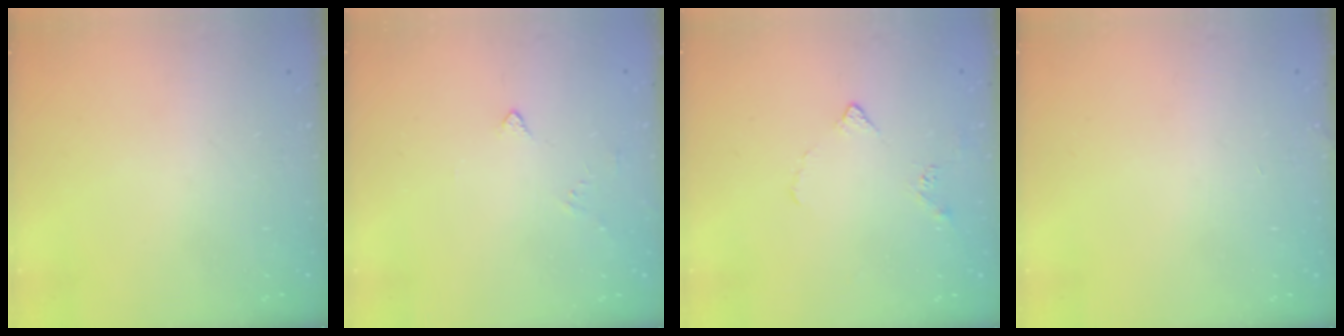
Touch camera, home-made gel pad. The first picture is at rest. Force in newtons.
{"total": 4.0, "press": 3.9, "slide": 0.6}
{"total": 3.9, "press": 3.8, "slide": 0.7}
{"total": 1.7, "press": 1.7, "slide": 0.1}